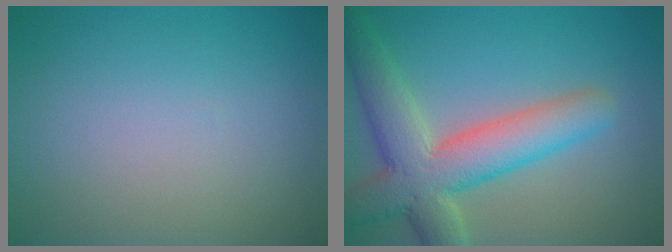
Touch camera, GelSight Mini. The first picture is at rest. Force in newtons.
{"total": 8.1, "press": 8.1, "slide": 0.6}